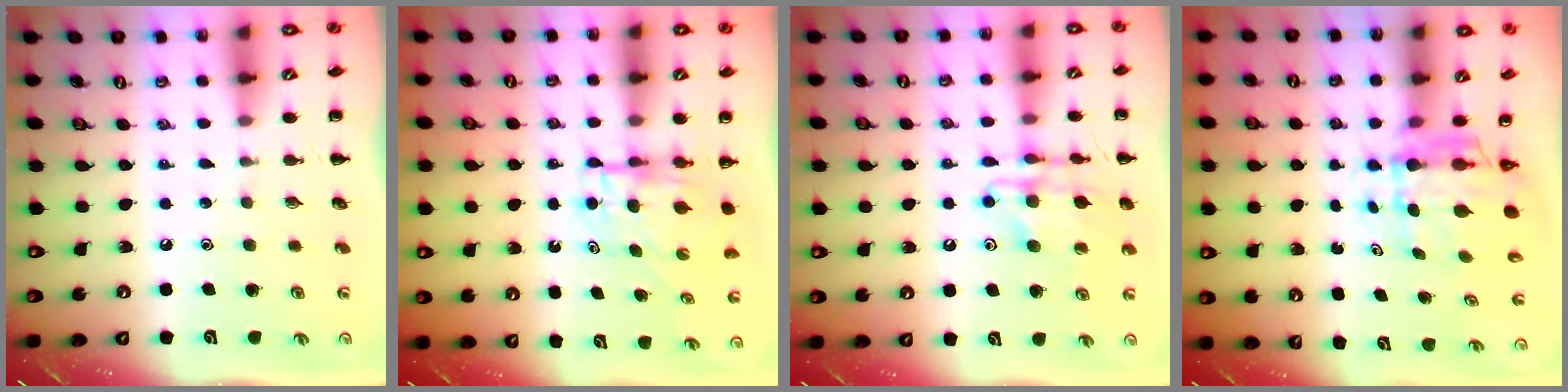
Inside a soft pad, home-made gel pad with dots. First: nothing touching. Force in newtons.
{"total": 4.8, "press": 4.8, "slide": 0.4}
{"total": 13.9, "press": 13.7, "slide": 2.5}
{"total": 5.7, "press": 5.5, "slide": 1.4}